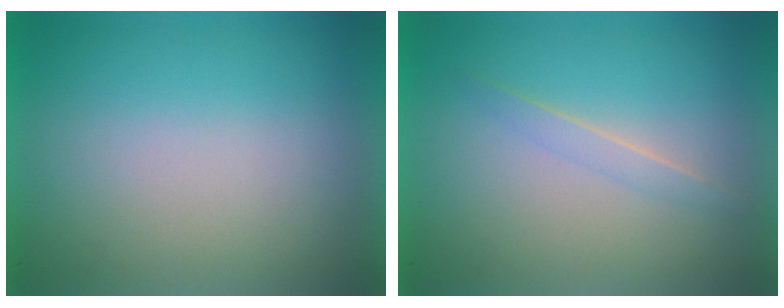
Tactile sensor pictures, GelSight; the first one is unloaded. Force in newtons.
{"total": 1.1}